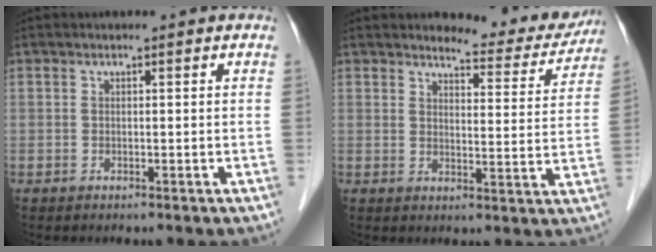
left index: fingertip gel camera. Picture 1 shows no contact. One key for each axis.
{"total": 9.0, "fx": 8.7, "fy": 1.8, "fz": 1.4, "tx": -0.010, "ty": -0.025, "tz": 0.097}